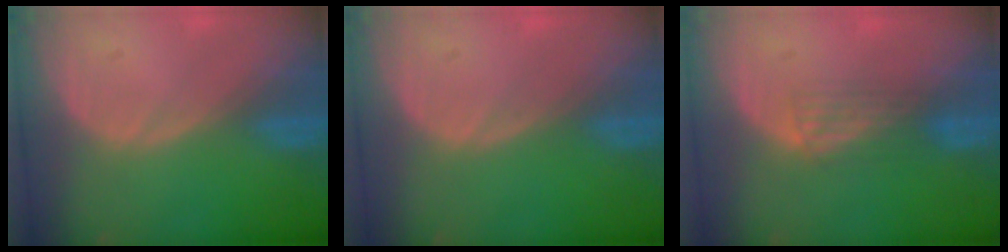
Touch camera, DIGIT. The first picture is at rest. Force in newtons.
{"total": 0.0}
{"total": 2.9, "press": 2.6, "slide": 1.2}